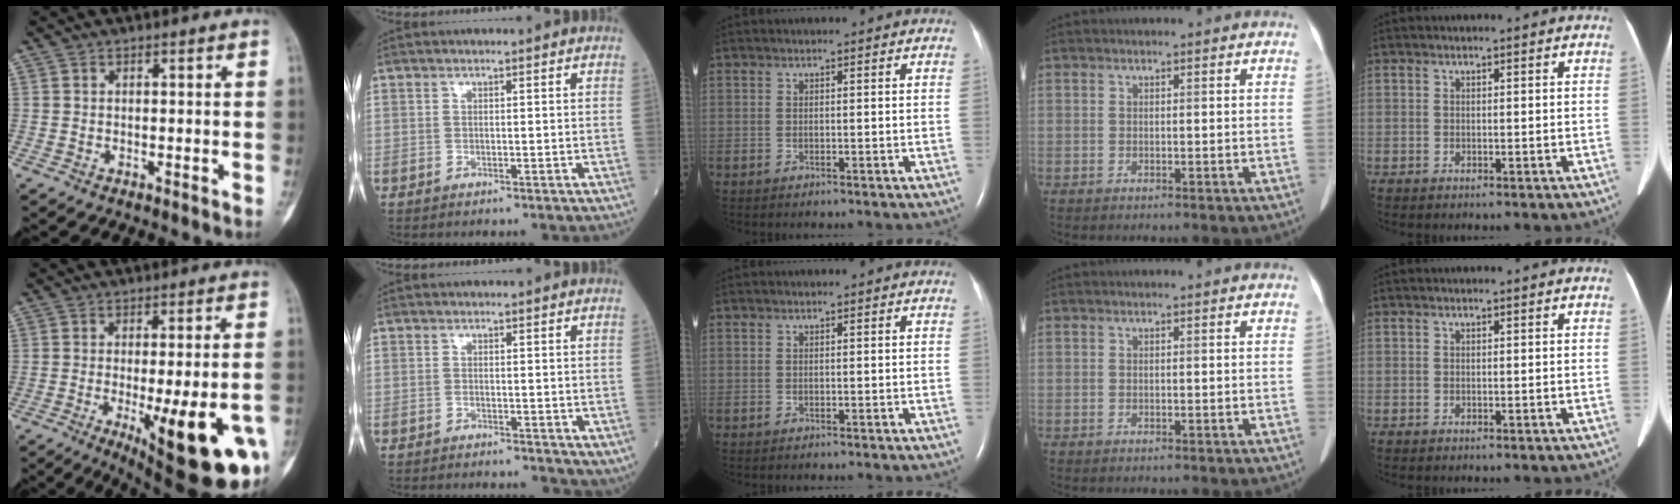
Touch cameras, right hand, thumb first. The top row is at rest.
{"thumb": {"total": 21.3, "force": [-7.6, 5.9, 19.0], "torque": [-0.200, -0.009, -0.087]}, "index": {"total": 1.7, "force": [0.2, 1.0, 1.3], "torque": [-0.020, -0.005, 0.005]}}